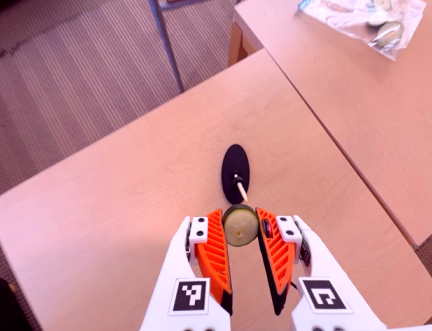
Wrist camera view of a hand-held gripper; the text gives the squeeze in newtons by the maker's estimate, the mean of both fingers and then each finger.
{"total": 11.1, "left": 11.4, "right": 10.8}